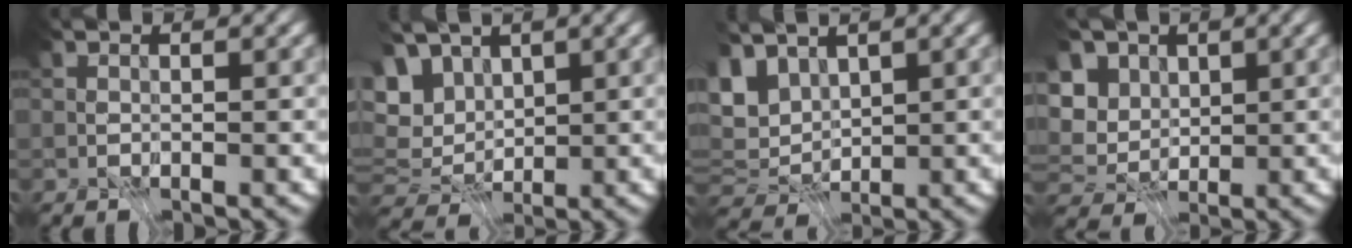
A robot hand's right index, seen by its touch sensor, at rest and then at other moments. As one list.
[{"total": 5.7, "force": [1.6, 3.3, 4.4], "torque": [-0.087, 0.003, 0.037]}, {"total": 3.5, "force": [1.0, 1.0, 3.2], "torque": [-0.081, 0.004, 0.036]}, {"total": 4.9, "force": [1.3, 3.8, 2.9], "torque": [-0.065, 0.004, 0.016]}]